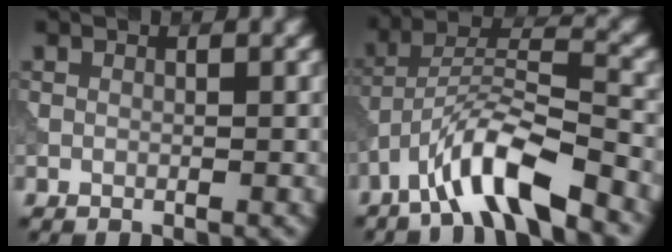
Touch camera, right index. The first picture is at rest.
{"total": 8.2, "force": [-5.4, 1.8, 5.9], "torque": [-0.104, 0.012, -0.102]}